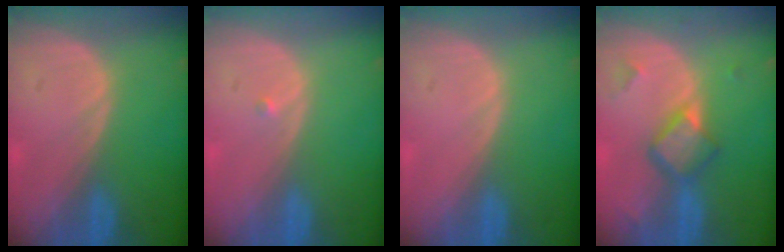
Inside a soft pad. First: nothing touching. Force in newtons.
{"total": 0.6, "press": 0.5, "slide": 0.4}
{"total": 0.0}
{"total": 5.7, "press": 4.9, "slide": 2.8}